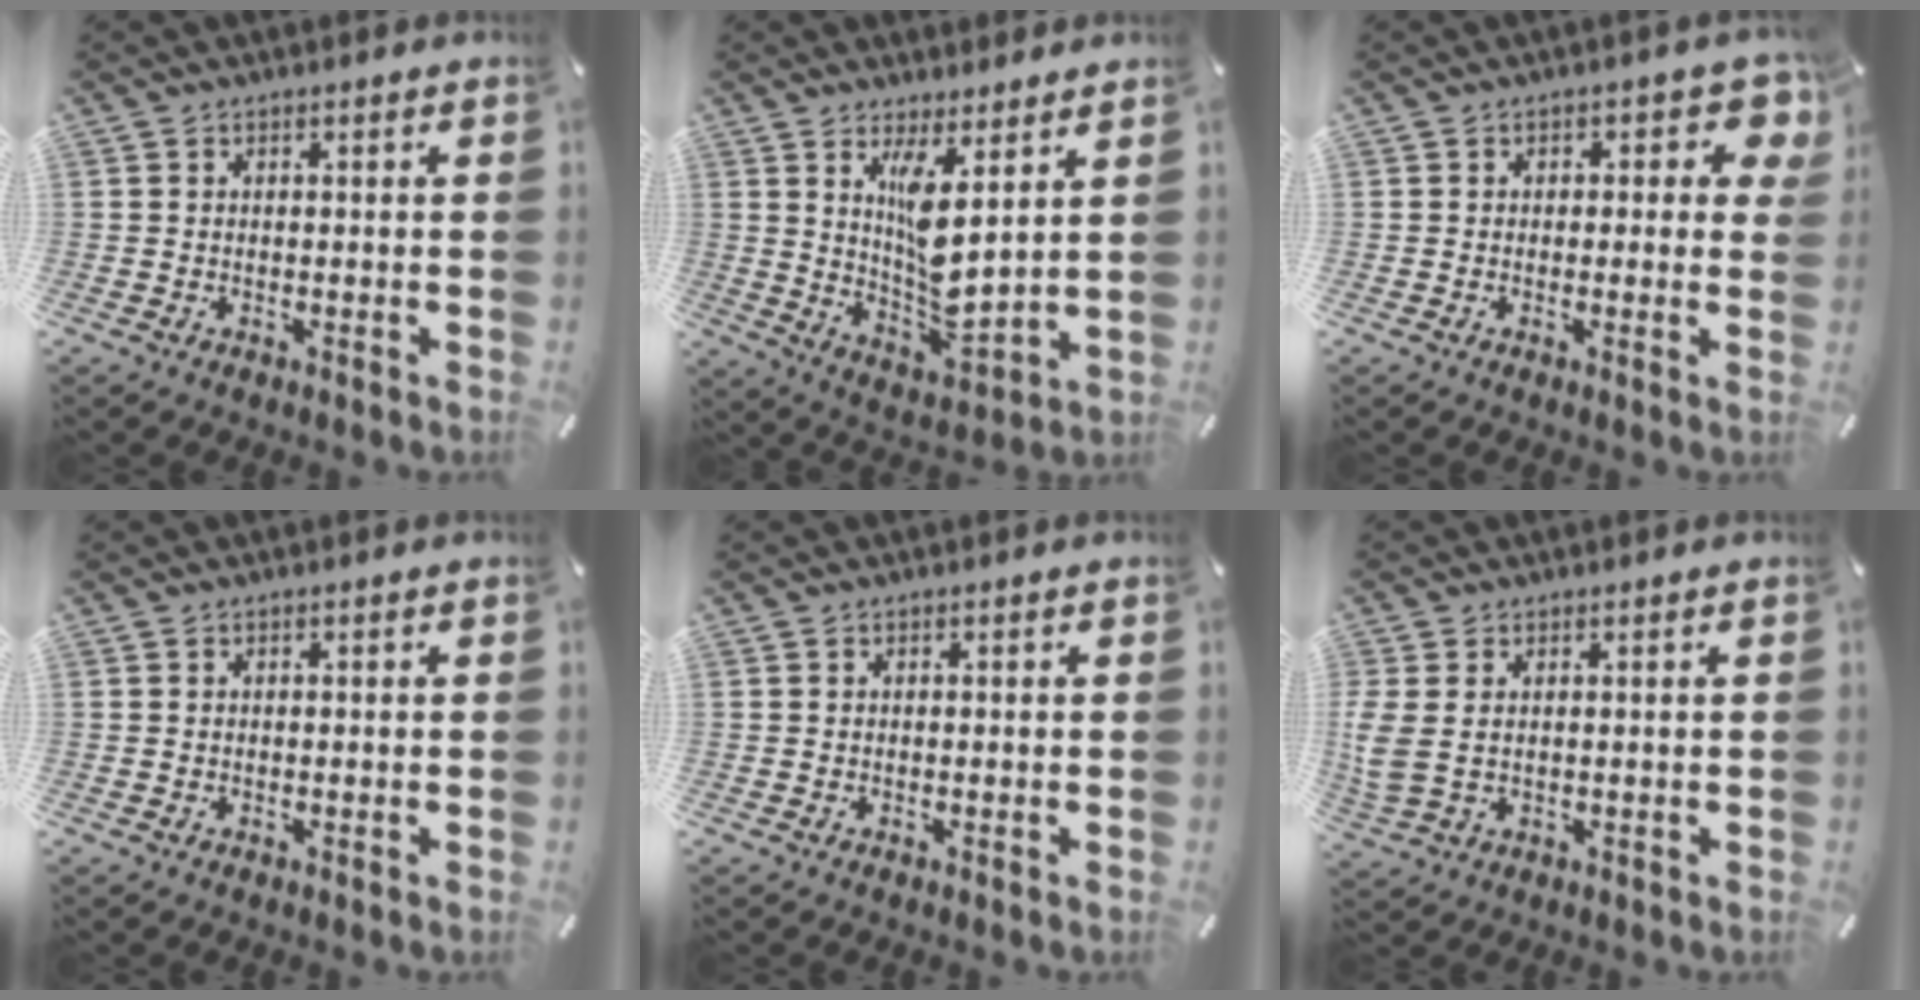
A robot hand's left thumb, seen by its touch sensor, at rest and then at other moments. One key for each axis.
{"total": 9.9, "fx": 4.8, "fy": 2.9, "fz": 8.1, "tx": -0.153, "ty": -0.047, "tz": 0.086}
{"total": 4.9, "fx": 1.8, "fy": 2.9, "fz": 3.5, "tx": -0.033, "ty": -0.005, "tz": 0.024}
{"total": 0.0}
{"total": 0.0}
{"total": 4.5, "fx": 0.9, "fy": 3.0, "fz": 3.3, "tx": -0.083, "ty": -0.003, "tz": 0.015}